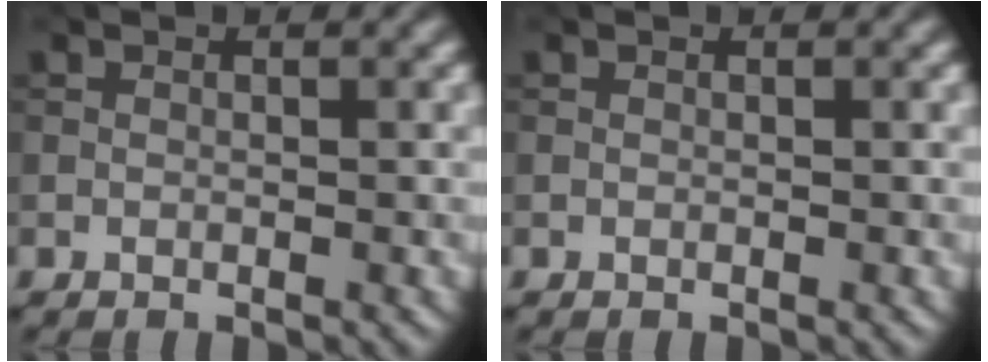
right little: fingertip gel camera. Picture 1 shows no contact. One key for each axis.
{"total": 0.0}